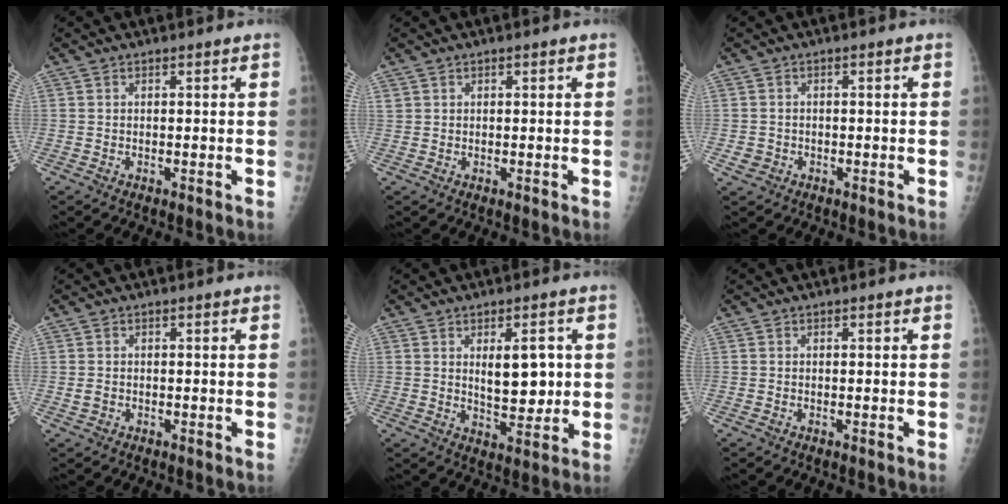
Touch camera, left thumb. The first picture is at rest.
{"total": 0.7, "force": [0.4, 0.6, 0.1], "torque": [0.006, -0.002, 0.006]}
{"total": 2.1, "force": [-0.9, 1.9, 0.4], "torque": [-0.005, 0.005, -0.012]}
{"total": 1.4, "force": [-0.5, 1.1, 0.6], "torque": [-0.017, 0.002, -0.007]}
{"total": 8.0, "force": [1.5, 3.9, 6.8], "torque": [-0.079, -0.016, 0.031]}
{"total": 0.0}